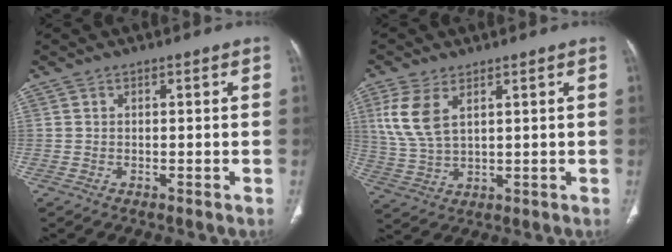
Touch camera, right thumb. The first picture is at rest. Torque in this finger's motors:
{"motor_torque": [0.09, 0.71, 1.02, 0.31, 0.15]}